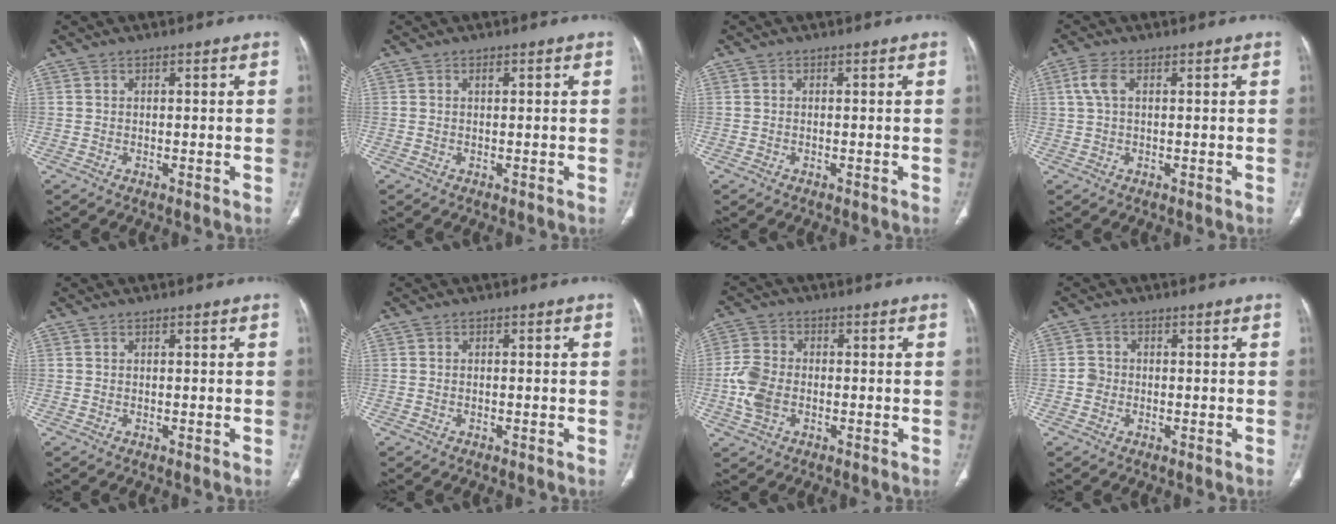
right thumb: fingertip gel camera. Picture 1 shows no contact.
{"total": 0.7, "force": [0.4, 0.3, 0.6], "torque": [-0.007, 0.000, 0.006]}
{"total": 0.0}
{"total": 3.3, "force": [0.9, 1.7, 2.7], "torque": [-0.079, 0.015, 0.018]}
{"total": 0.0}
{"total": 0.0}
{"total": 7.0, "force": [-1.4, 4.9, 4.8], "torque": [-0.108, 0.007, -0.032]}
{"total": 2.0, "force": [-0.4, 1.9, 0.6], "torque": [-0.001, 0.007, -0.011]}